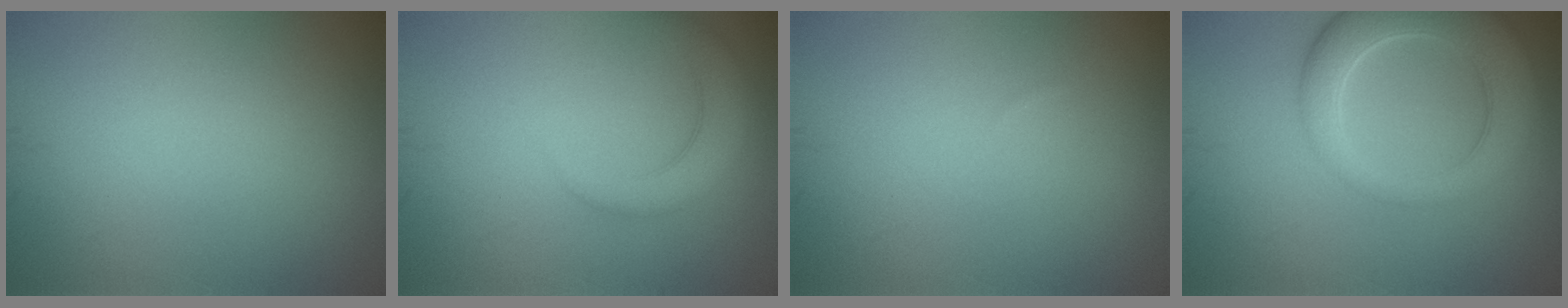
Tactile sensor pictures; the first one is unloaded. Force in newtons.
{"total": 2.8, "press": 2.8, "slide": 0.3}
{"total": 0.0}
{"total": 6.7, "press": 6.7, "slide": 0.5}